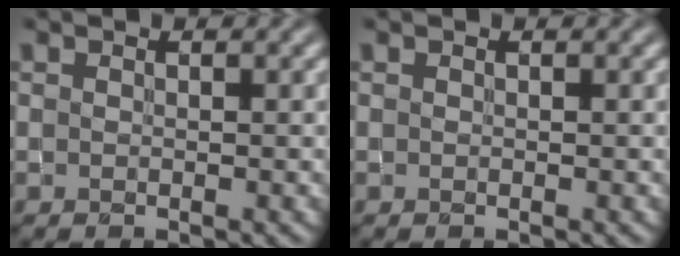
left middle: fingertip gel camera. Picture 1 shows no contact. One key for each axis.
{"total": 0.0}